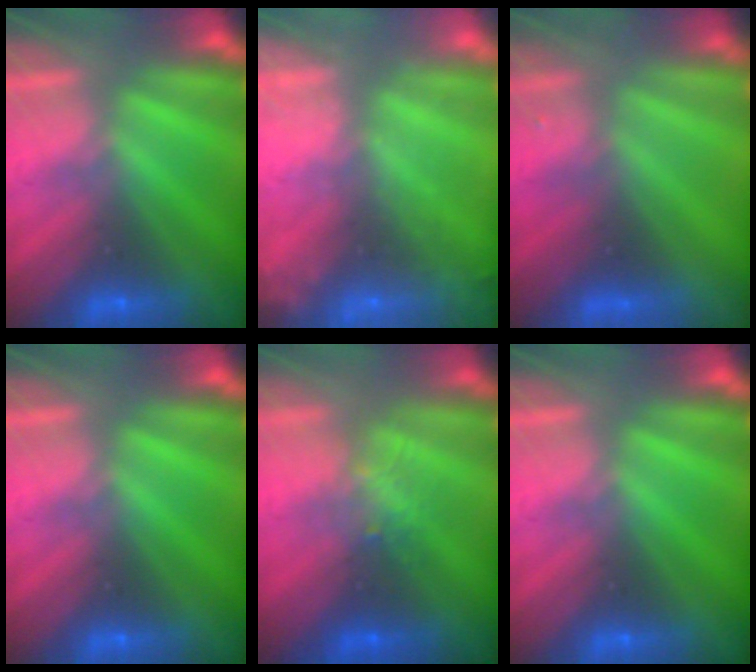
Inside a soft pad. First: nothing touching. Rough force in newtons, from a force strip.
{"total": 9.1}
{"total": 8.9}
{"total": 0.0}
{"total": 2.4}
{"total": 0.0}